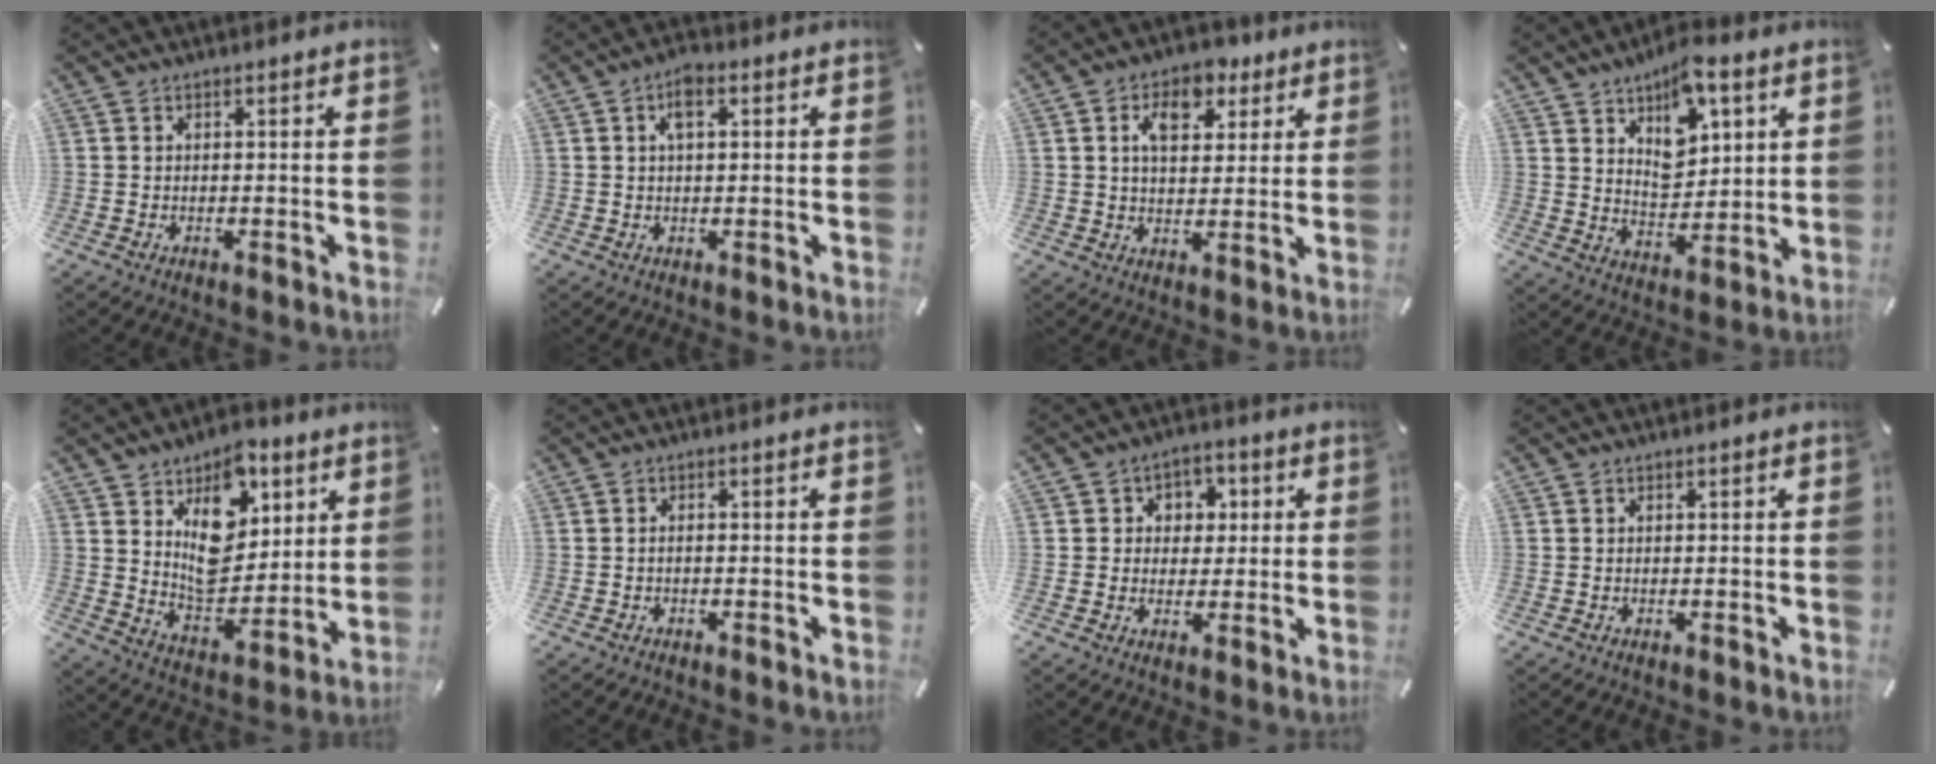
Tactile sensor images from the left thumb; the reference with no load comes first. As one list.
[{"total": 4.5, "force": [1.6, 2.1, 3.6], "torque": [-0.063, 0.003, 0.022]}, {"total": 8.6, "force": [4.3, 5.7, 4.9], "torque": [-0.066, -0.015, 0.070]}, {"total": 11.2, "force": [6.5, 6.9, 5.9], "torque": [-0.083, -0.035, 0.117]}, {"total": 13.2, "force": [6.1, 10.0, 6.0], "torque": [-0.079, -0.049, 0.116]}, {"total": 0.9, "force": [-0.5, 0.3, 0.7], "torque": [-0.015, 0.001, -0.010]}, {"total": 6.0, "force": [0.4, 5.8, 1.5], "torque": [-0.016, 0.006, 0.000]}, {"total": 0.0}]